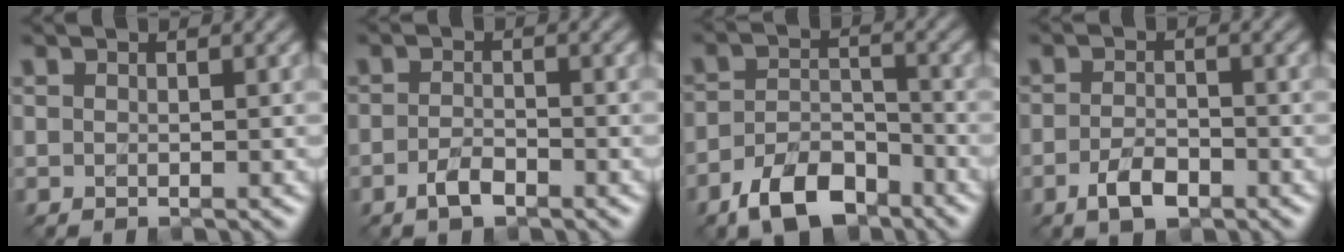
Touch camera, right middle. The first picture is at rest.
{"total": 1.3, "force": [-1.0, 0.3, 0.8], "torque": [-0.028, 0.009, -0.023]}
{"total": 5.5, "force": [-4.1, 2.5, 2.7], "torque": [-0.054, 0.008, -0.077]}
{"total": 2.1, "force": [-1.3, 0.8, 1.4], "torque": [-0.039, 0.007, -0.027]}